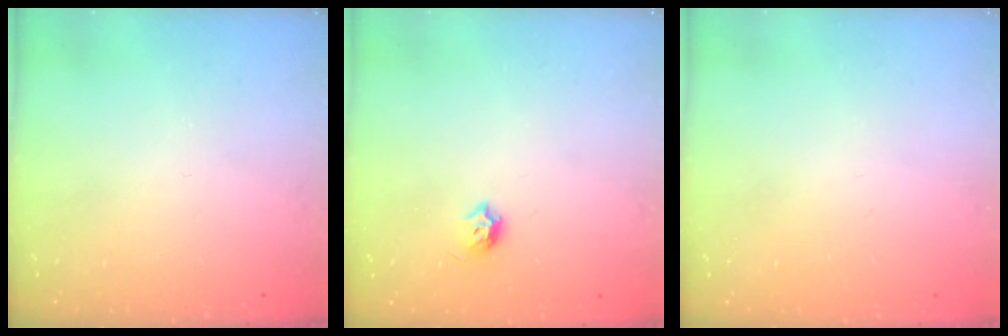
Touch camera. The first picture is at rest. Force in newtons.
{"total": 4.7, "press": 4.6, "slide": 1.2}
{"total": 0.9, "press": 0.9, "slide": 0.1}